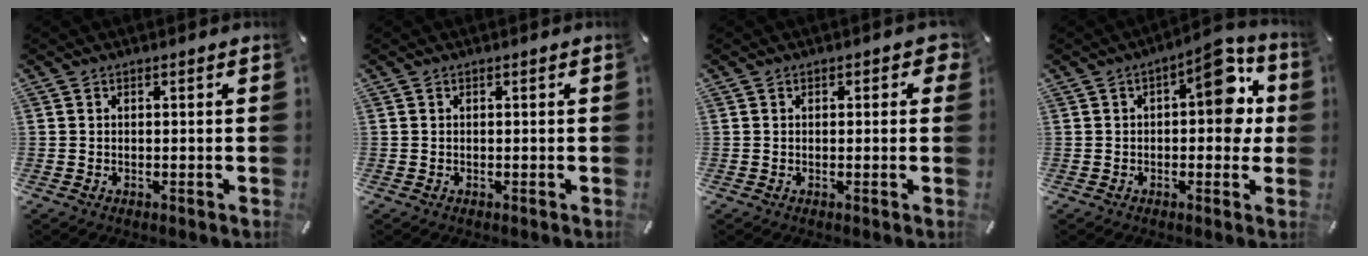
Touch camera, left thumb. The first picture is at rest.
{"total": 0.0}
{"total": 1.7, "force": [0.2, 1.1, 1.3], "torque": [-0.009, 0.001, -0.002]}
{"total": 12.0, "force": [2.9, 5.6, 10.2], "torque": [-0.111, -0.019, 0.040]}